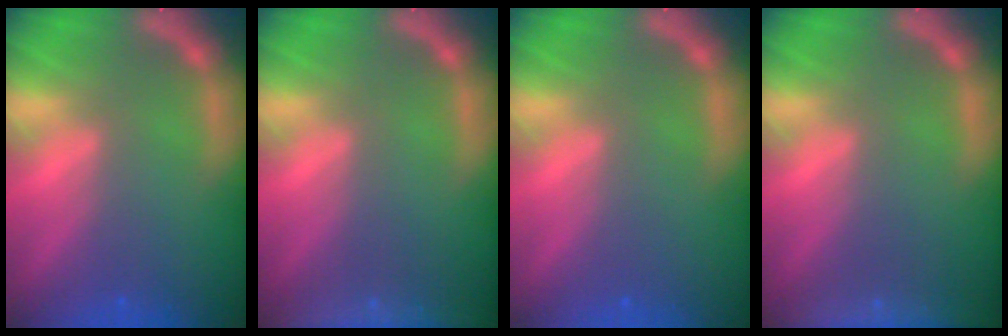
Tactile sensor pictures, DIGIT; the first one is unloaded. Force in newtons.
{"total": 10.1}
{"total": 0.0}
{"total": 9.5}